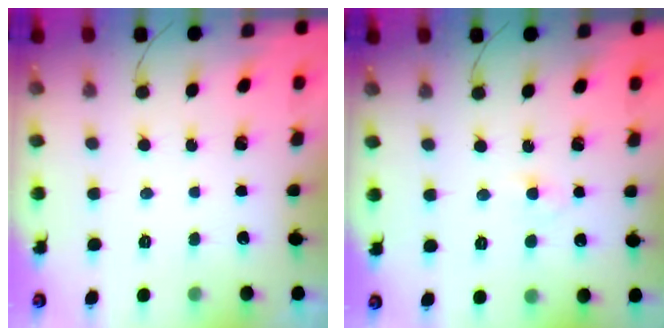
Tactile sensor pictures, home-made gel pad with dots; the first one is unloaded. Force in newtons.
{"total": 2.1, "press": 1.9, "slide": 0.9}